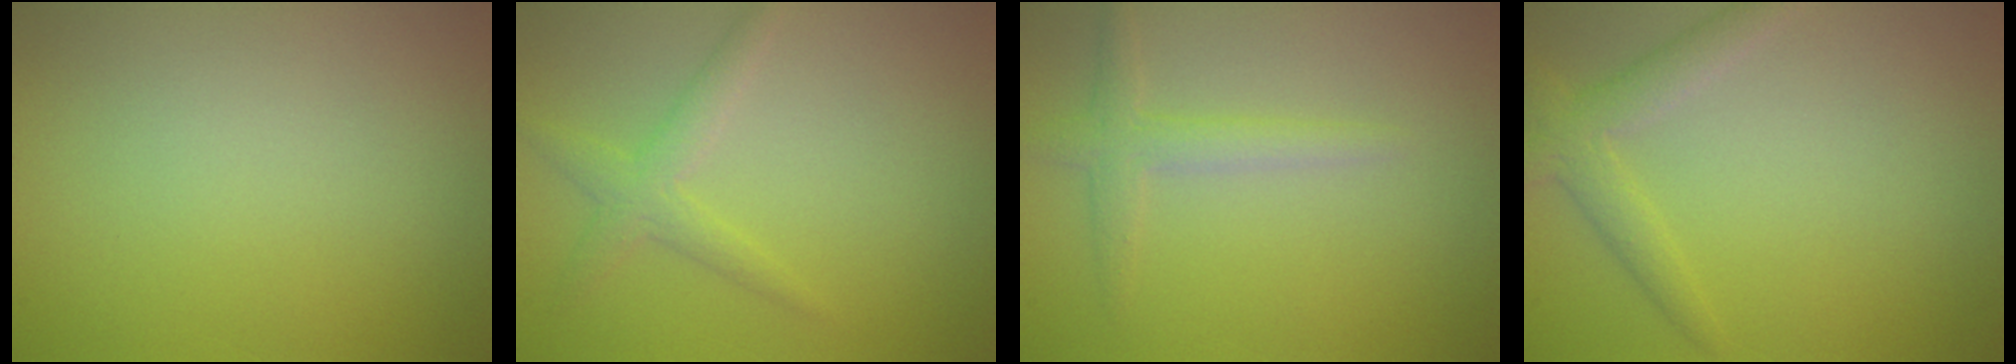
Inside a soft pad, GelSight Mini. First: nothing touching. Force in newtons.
{"total": 2.1, "press": 2.1, "slide": 0.1}
{"total": 1.9, "press": 1.9, "slide": 0.0}
{"total": 2.6, "press": 2.6, "slide": 0.2}